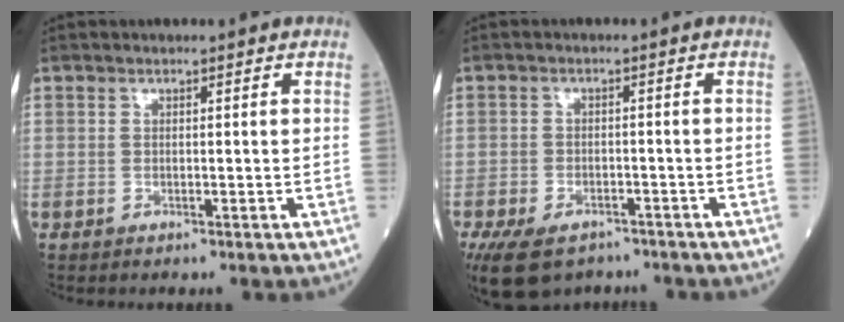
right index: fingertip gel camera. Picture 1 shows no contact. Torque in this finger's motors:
{"motor_torque": [0.87, -0.80, 0.18, 0.11]}